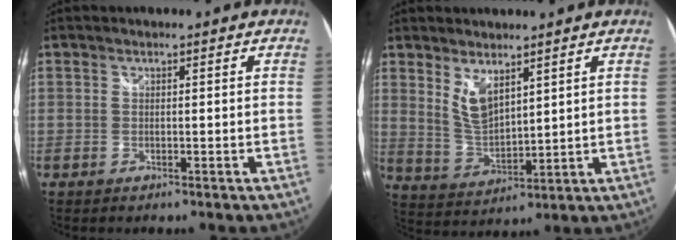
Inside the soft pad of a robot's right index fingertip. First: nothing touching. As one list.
[{"total": 6.4, "force": [4.0, 2.5, 4.4], "torque": [-0.081, -0.011, 0.084]}]